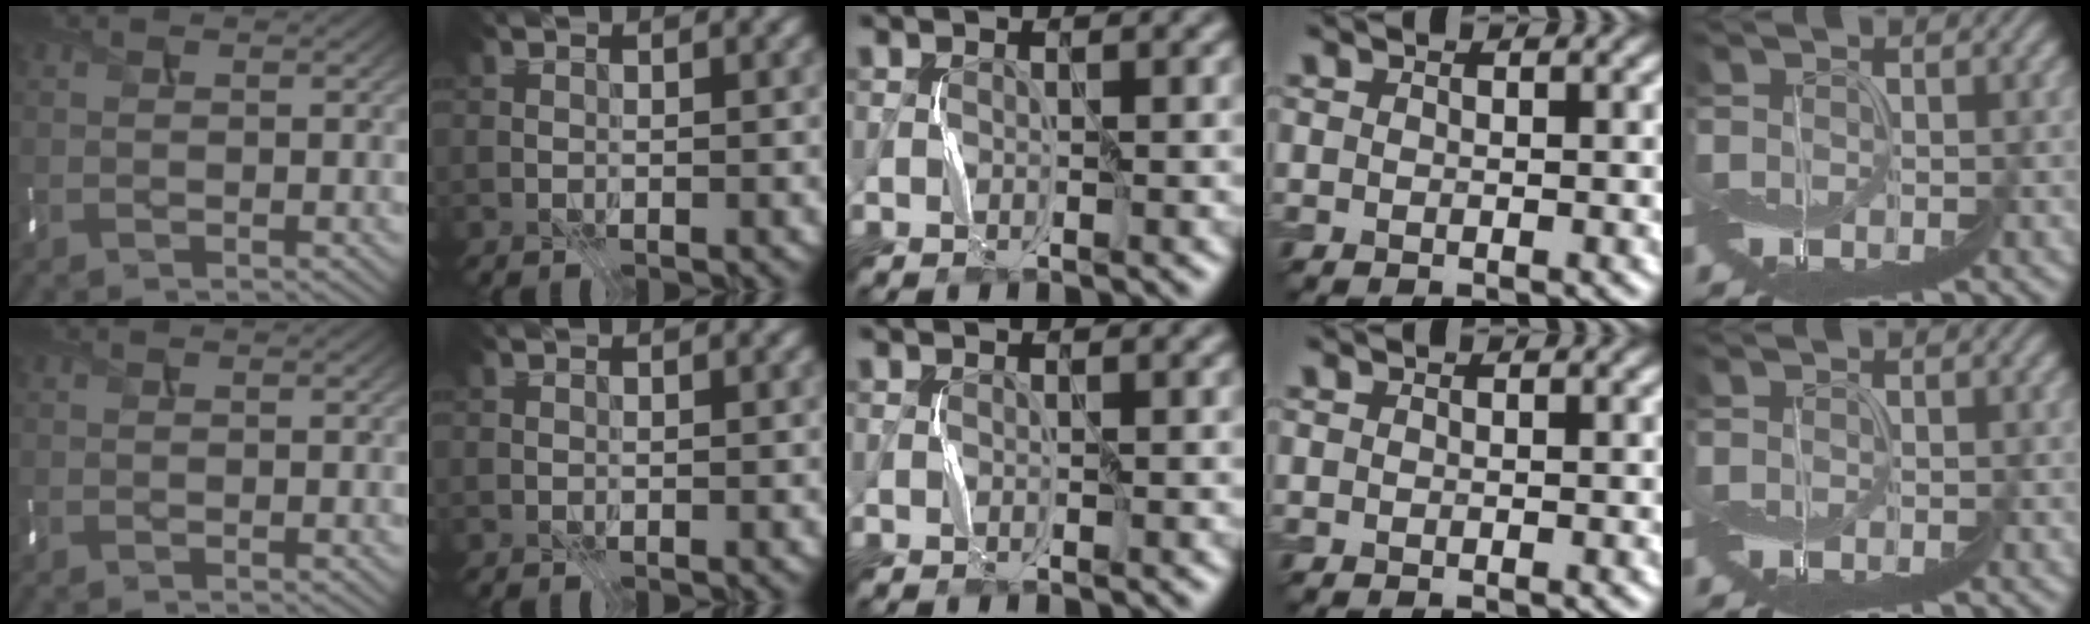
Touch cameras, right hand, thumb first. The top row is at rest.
{}